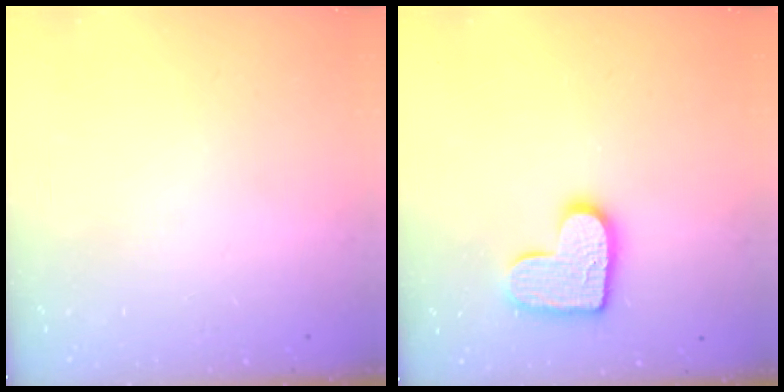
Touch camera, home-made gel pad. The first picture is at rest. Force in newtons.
{"total": 12.8, "press": 12.8, "slide": 0.8}